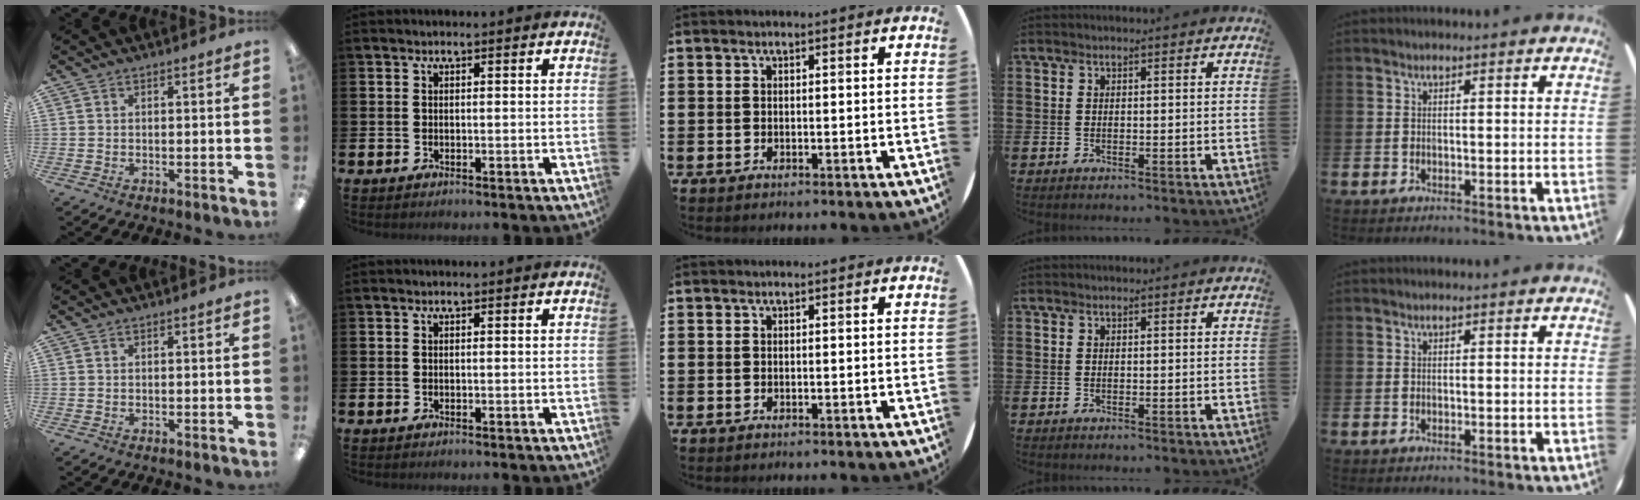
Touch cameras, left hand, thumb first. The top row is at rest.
{}